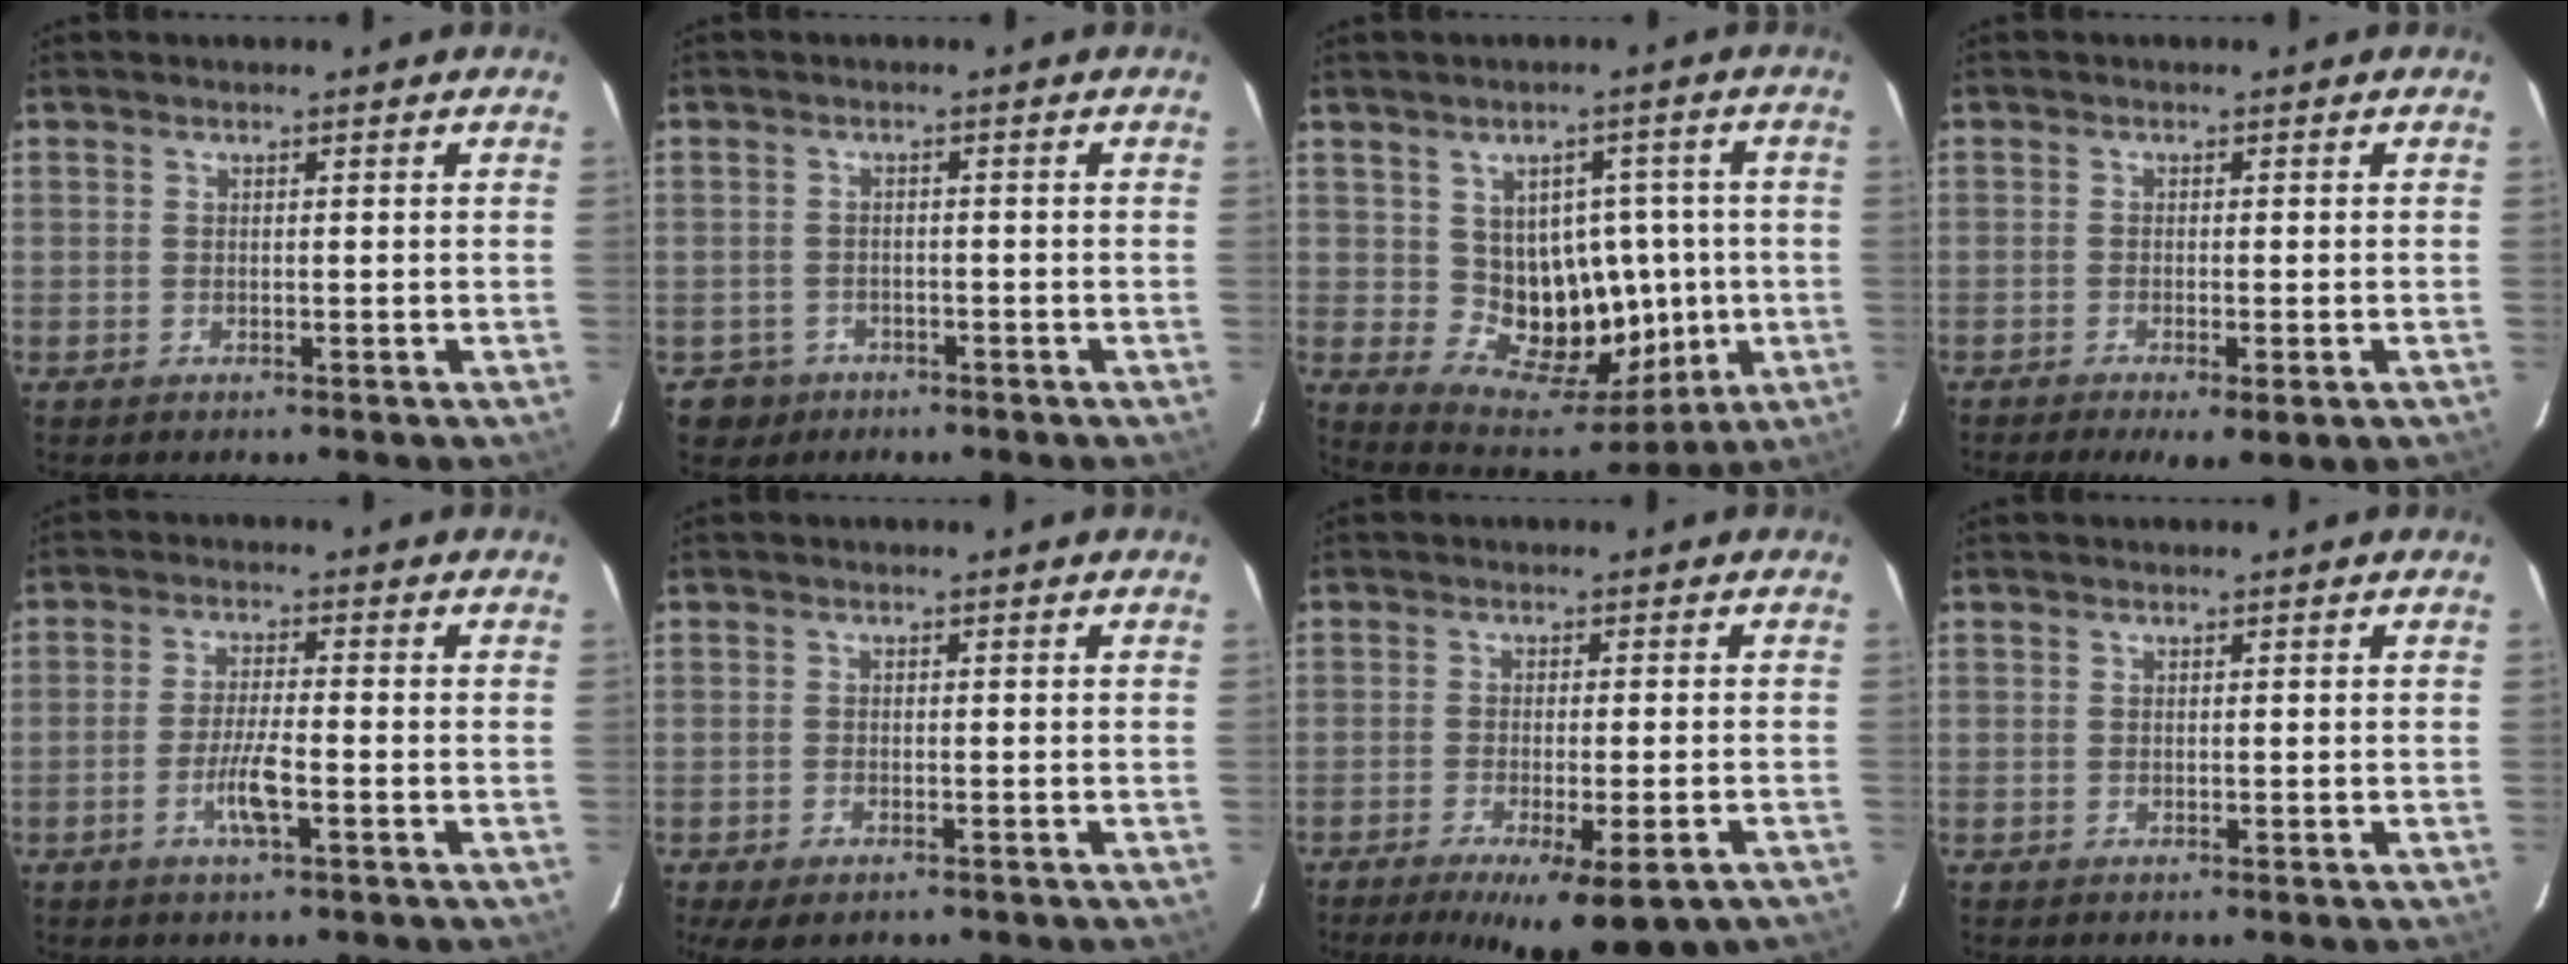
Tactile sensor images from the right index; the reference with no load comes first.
{"total": 3.6, "force": [-1.9, 3.0, -0.5], "torque": [0.007, 0.011, -0.029]}
{"total": 12.4, "force": [-0.2, 8.7, 8.8], "torque": [-0.118, 0.027, 0.023]}
{"total": 5.6, "force": [-3.3, 1.2, 4.4], "torque": [-0.061, -0.016, -0.047]}
{"total": 4.9, "force": [-2.0, 0.4, 4.5], "torque": [-0.086, -0.004, -0.039]}
{"total": 4.3, "force": [-3.0, 1.8, 2.4], "torque": [-0.042, -0.009, -0.043]}
{"total": 13.5, "force": [-9.9, 2.0, 8.9], "torque": [-0.094, -0.027, -0.137]}
{"total": 0.0}